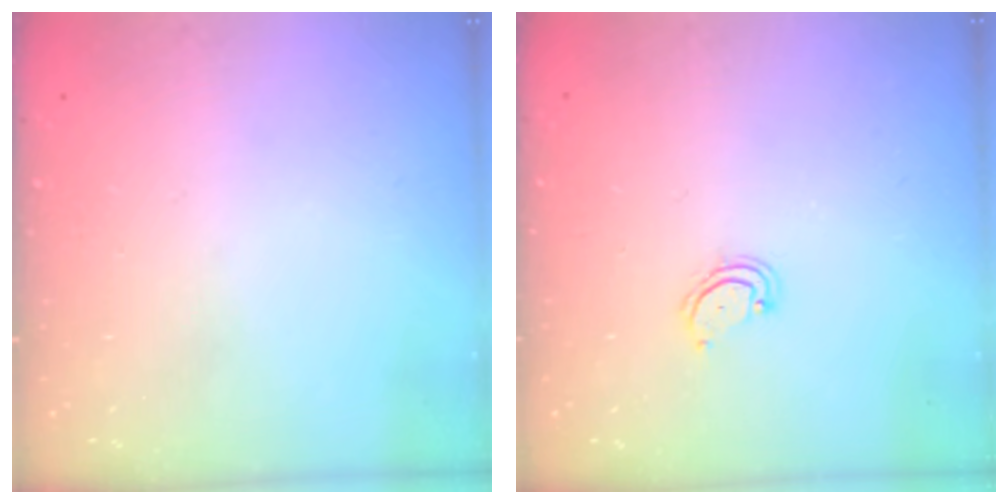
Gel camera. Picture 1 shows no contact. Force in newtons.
{"total": 3.5, "press": 3.5, "slide": 0.3}